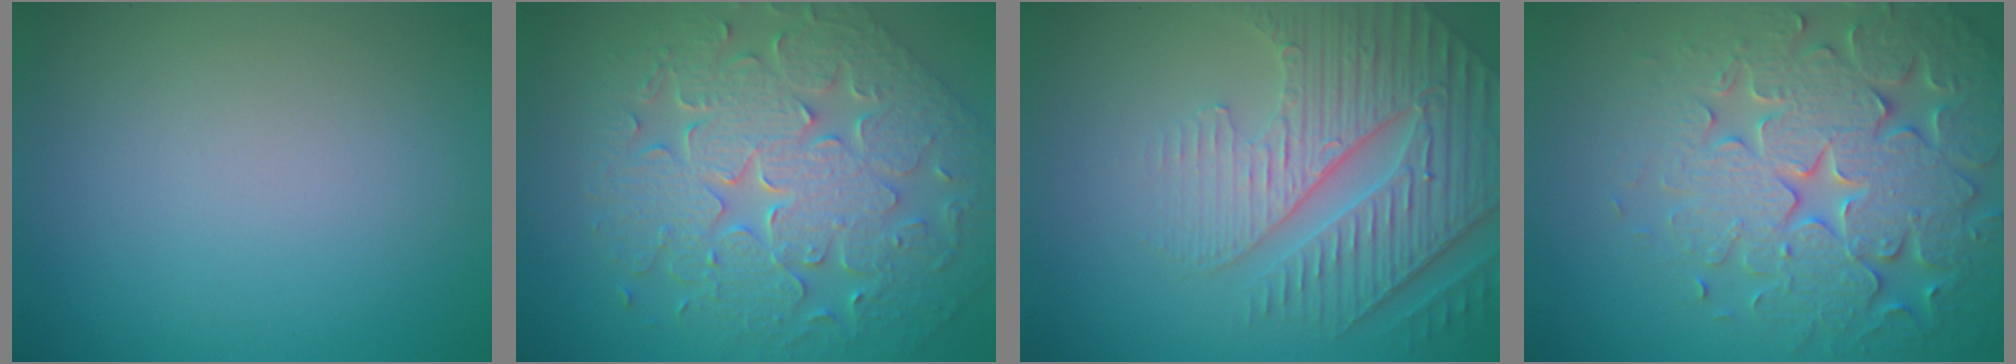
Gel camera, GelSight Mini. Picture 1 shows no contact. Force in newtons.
{"total": 9.5, "press": 6.7, "slide": 6.6}
{"total": 6.3, "press": 5.1, "slide": 3.7}
{"total": 7.7, "press": 7.5, "slide": 1.5}